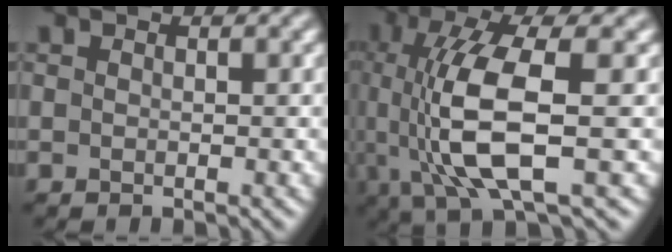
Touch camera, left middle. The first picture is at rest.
{"total": 9.0, "force": [-0.3, 2.7, 8.5], "torque": [-0.181, -0.006, 0.001]}